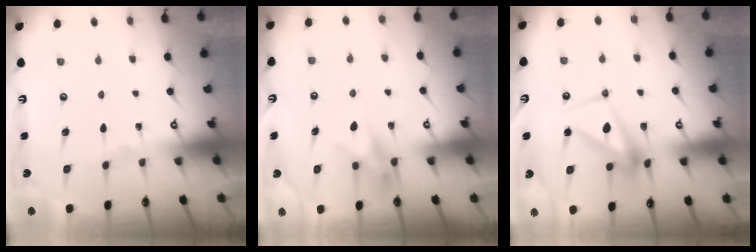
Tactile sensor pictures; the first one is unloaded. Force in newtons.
{"total": 7.3, "press": 7.2, "slide": 0.6}
{"total": 11.2, "press": 11.2, "slide": 0.7}